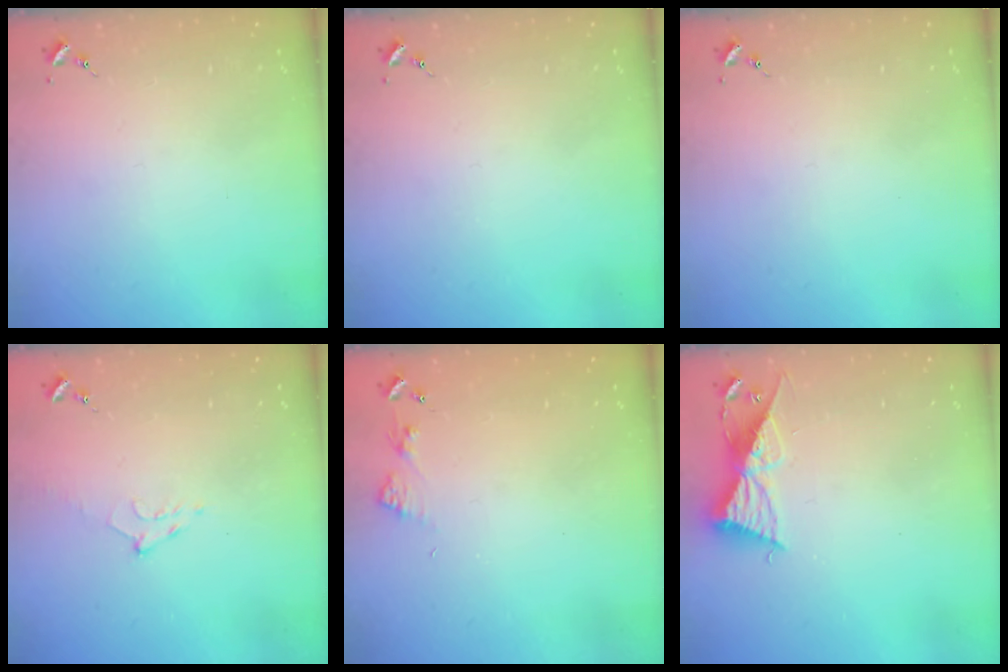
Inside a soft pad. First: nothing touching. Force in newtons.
{"total": 0.0}
{"total": 0.0}
{"total": 9.4, "press": 9.4, "slide": 0.9}
{"total": 4.5, "press": 4.5, "slide": 0.5}
{"total": 9.7, "press": 9.7, "slide": 0.7}